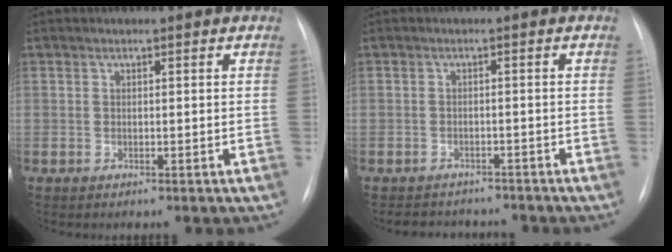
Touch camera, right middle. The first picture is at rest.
{"total": 6.0, "force": [-5.5, 2.2, 0.8], "torque": [-0.008, 0.005, -0.069]}